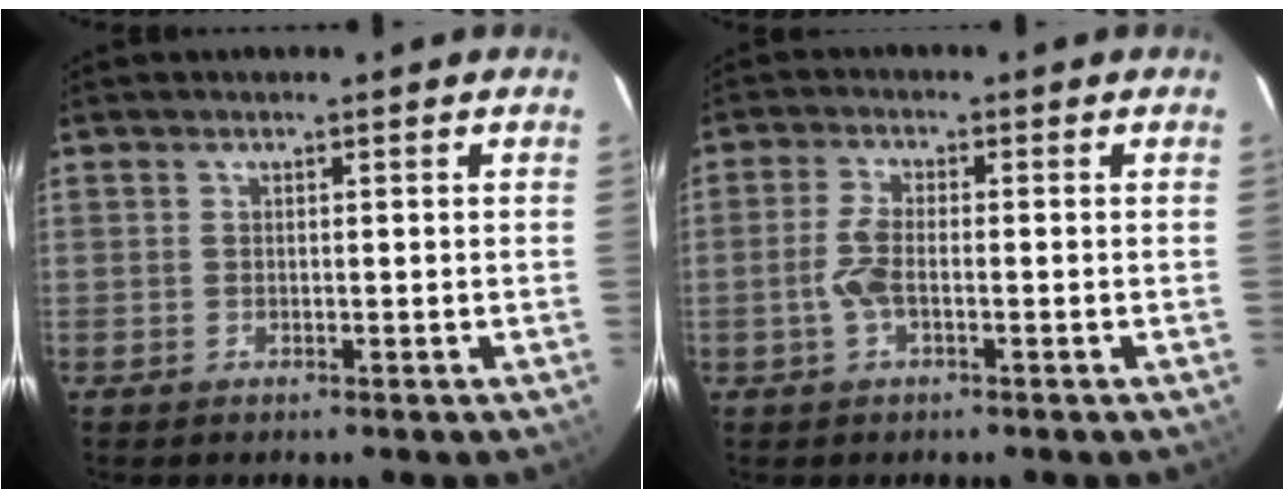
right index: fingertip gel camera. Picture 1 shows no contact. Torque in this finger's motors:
{"motor_torque": [0.64, -0.16, 0.41, 0.11]}